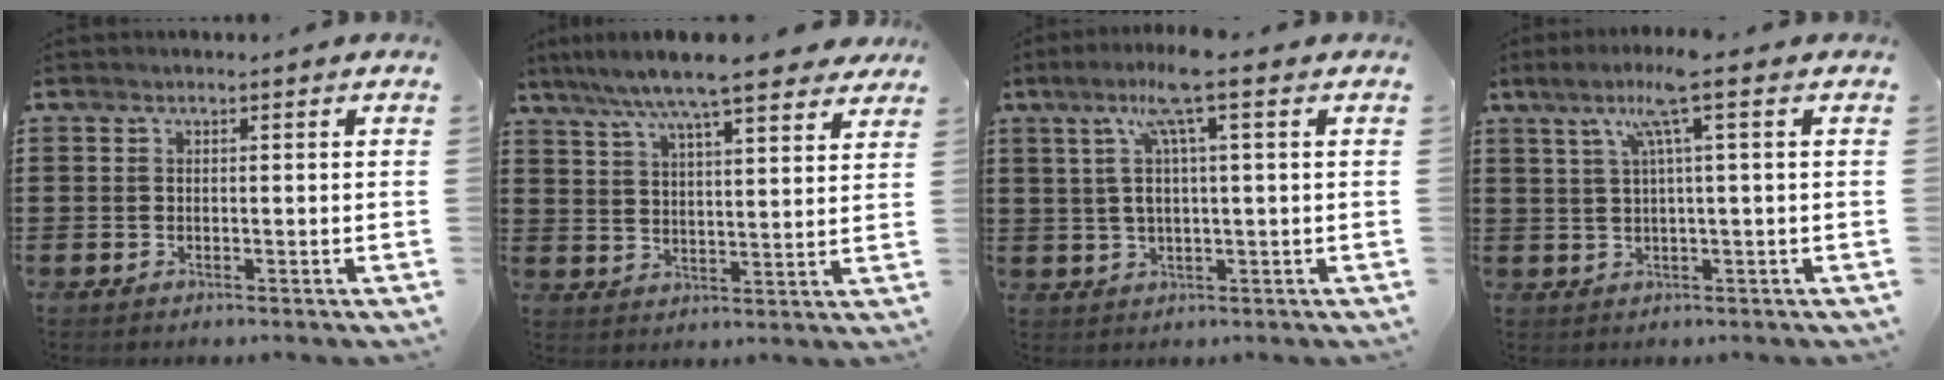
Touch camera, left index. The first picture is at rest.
{"total": 8.7, "force": [7.4, 0.5, 4.6], "torque": [-0.114, -0.025, 0.129]}
{"total": 7.8, "force": [3.1, 0.5, 7.1], "torque": [-0.157, -0.002, 0.048]}
{"total": 6.8, "force": [2.8, -0.2, 6.3], "torque": [-0.128, 0.006, 0.043]}